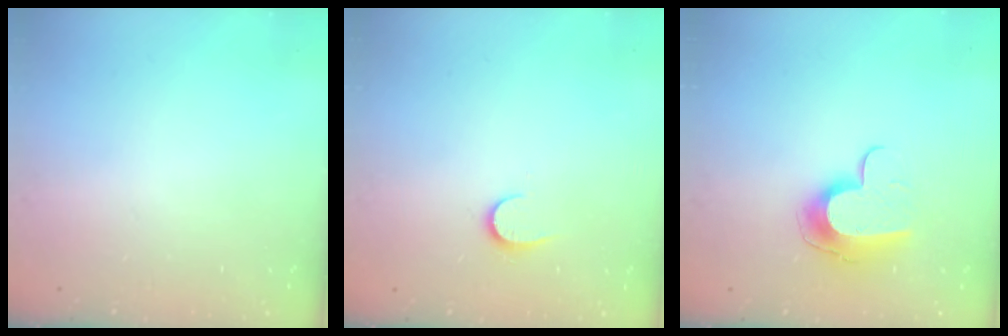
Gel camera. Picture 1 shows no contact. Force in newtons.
{"total": 6.7, "press": 6.7, "slide": 0.6}
{"total": 10.7, "press": 10.7, "slide": 0.5}